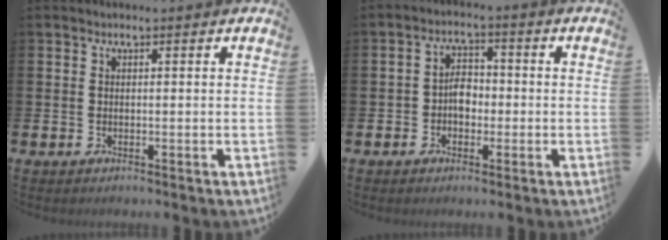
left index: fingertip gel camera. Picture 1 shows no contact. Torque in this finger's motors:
{"motor_torque": [0.03, 0.16, 0.04, 0.03]}